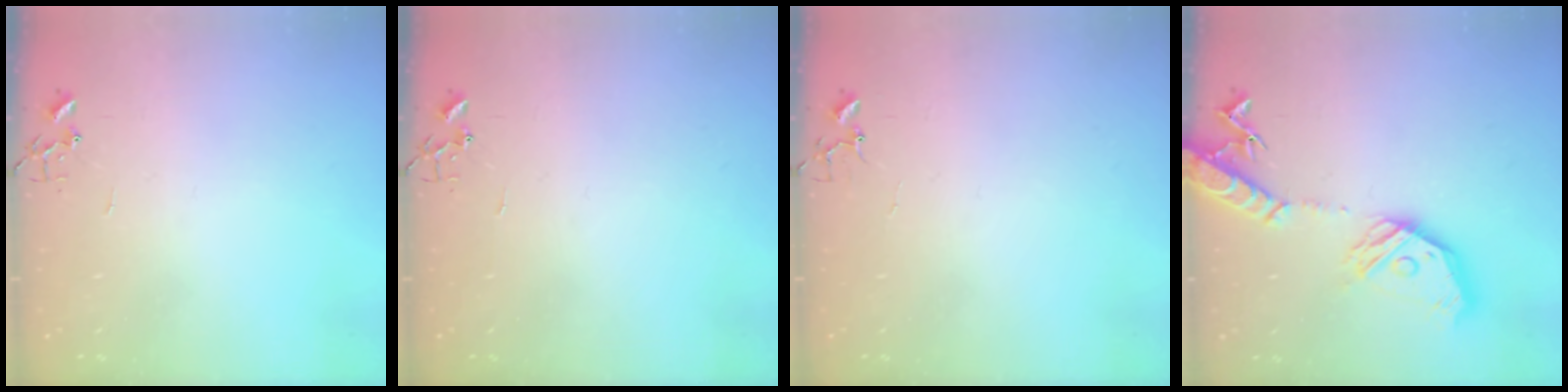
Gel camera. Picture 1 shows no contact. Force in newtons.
{"total": 0.0}
{"total": 4.0, "press": 4.0, "slide": 0.3}
{"total": 21.3, "press": 21.1, "slide": 3.1}